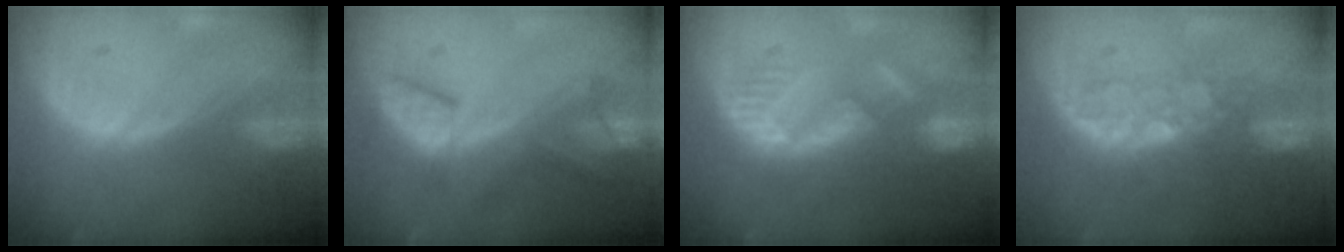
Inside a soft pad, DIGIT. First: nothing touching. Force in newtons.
{"total": 7.6, "press": 7.1, "slide": 2.6}
{"total": 8.7, "press": 8.1, "slide": 3.0}
{"total": 8.3, "press": 6.8, "slide": 4.7}